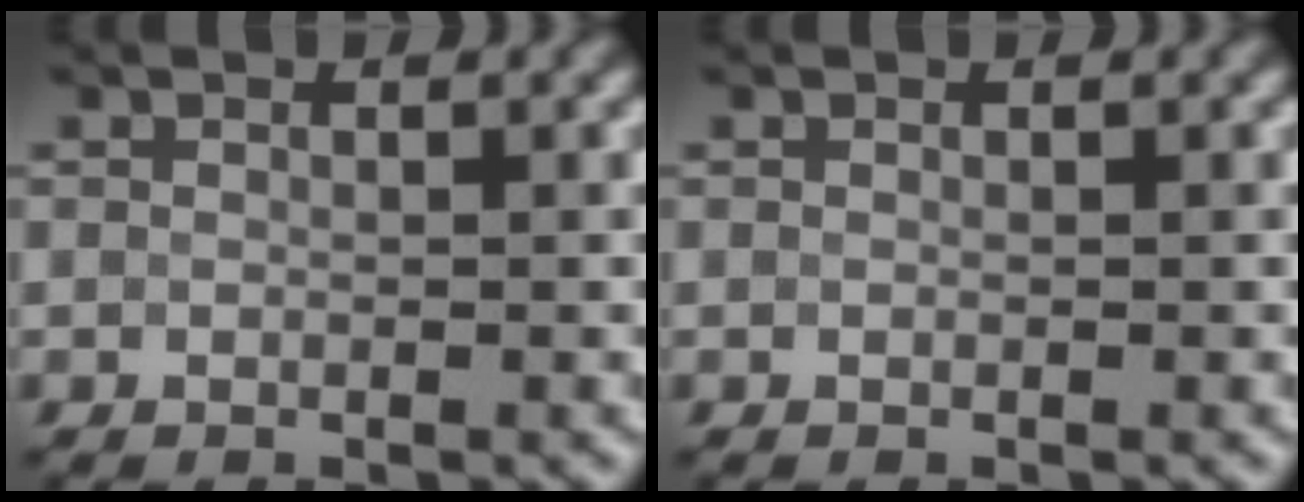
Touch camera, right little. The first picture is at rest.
{"total": 0.0}